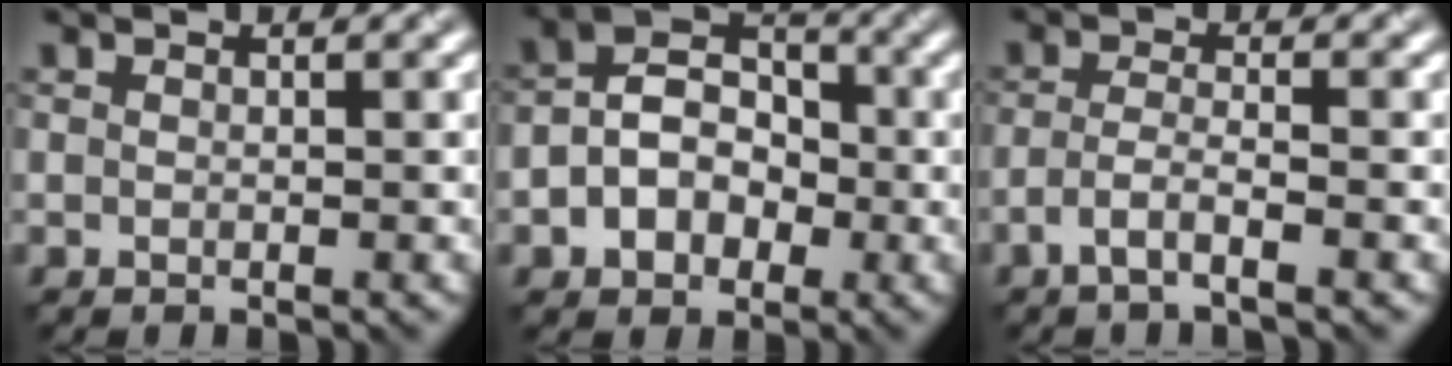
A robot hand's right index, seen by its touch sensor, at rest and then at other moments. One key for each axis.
{"total": 4.9, "fx": -1.0, "fy": 3.8, "fz": 2.9, "tx": -0.047, "ty": 0.015, "tz": -0.026}
{"total": 2.1, "fx": -1.3, "fy": 0.2, "fz": 1.6, "tx": -0.034, "ty": 0.009, "tz": -0.039}